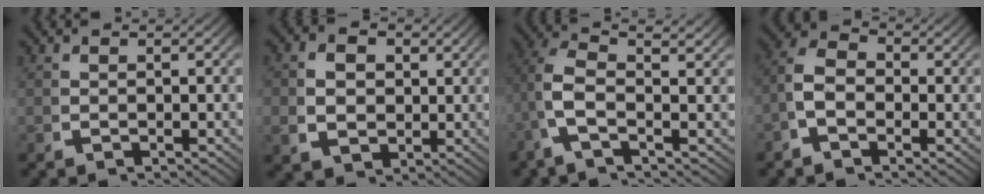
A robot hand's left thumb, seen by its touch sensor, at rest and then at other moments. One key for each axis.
{"total": 5.2, "fx": 0.6, "fy": 4.3, "fz": 3.0, "tx": -0.061, "ty": -0.020, "tz": 0.020}
{"total": 4.6, "fx": 0.6, "fy": 1.4, "fz": 4.3, "tx": -0.121, "ty": -0.010, "tz": 0.006}
{"total": 4.3, "fx": -0.2, "fy": 3.1, "fz": 3.0, "tx": -0.064, "ty": -0.007, "tz": -0.014}